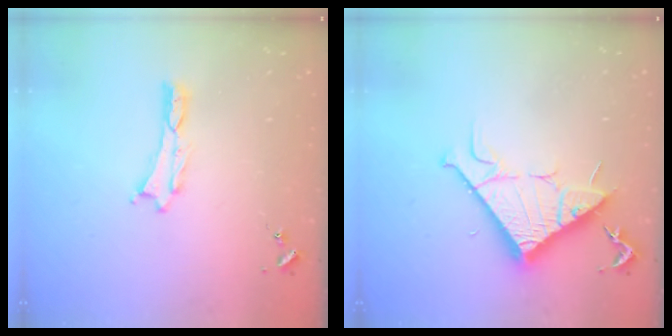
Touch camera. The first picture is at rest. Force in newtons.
{"total": 10.7, "press": 10.7, "slide": 0.1}